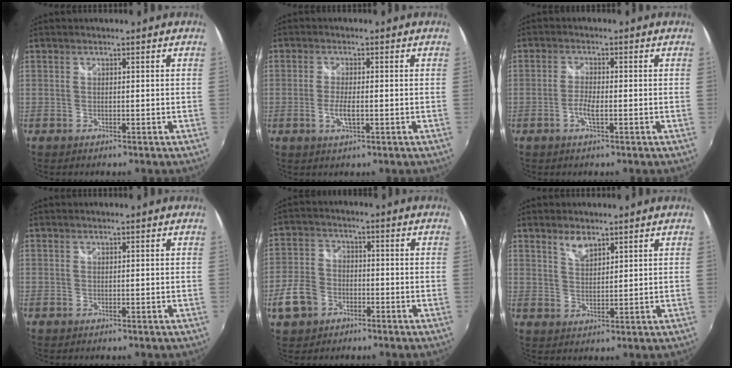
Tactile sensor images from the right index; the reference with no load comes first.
{"total": 3.5, "force": [-1.0, 0.9, 3.3], "torque": [-0.068, -0.006, -0.019]}
{"total": 3.0, "force": [-1.2, 0.6, 2.6], "torque": [-0.061, 0.000, -0.027]}
{"total": 0.0}
{"total": 8.3, "force": [-3.9, 6.3, 3.7], "torque": [-0.094, 0.012, -0.075]}
{"total": 3.5, "force": [2.6, 1.4, 1.9], "torque": [-0.031, 0.000, 0.046]}